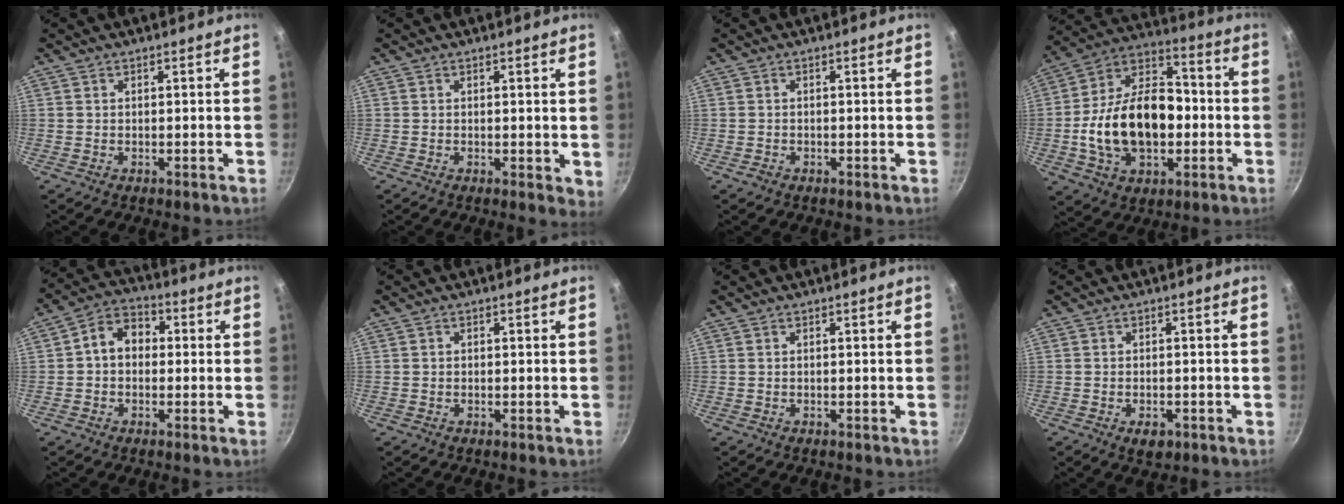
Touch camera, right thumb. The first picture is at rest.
{"total": 2.6, "force": [0.3, 1.1, 2.3], "torque": [-0.026, -0.007, 0.003]}
{"total": 0.8, "force": [-0.5, 0.6, 0.3], "torque": [-0.010, 0.004, -0.008]}
{"total": 21.7, "force": [-2.8, 14.1, 16.3], "torque": [-0.256, 0.044, -0.051]}
{"total": 7.6, "force": [0.2, 5.9, 4.7], "torque": [-0.043, 0.024, -0.016]}
{"total": 0.5, "force": [-0.1, 0.5, 0.1], "torque": [-0.001, 0.003, -0.003]}
{"total": 0.0}
{"total": 3.2, "force": [-1.5, 1.9, 2.1], "torque": [-0.033, 0.005, -0.016]}